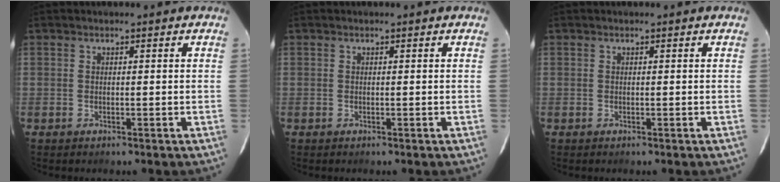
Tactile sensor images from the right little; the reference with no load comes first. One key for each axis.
{"total": 0.0}
{"total": 0.0}